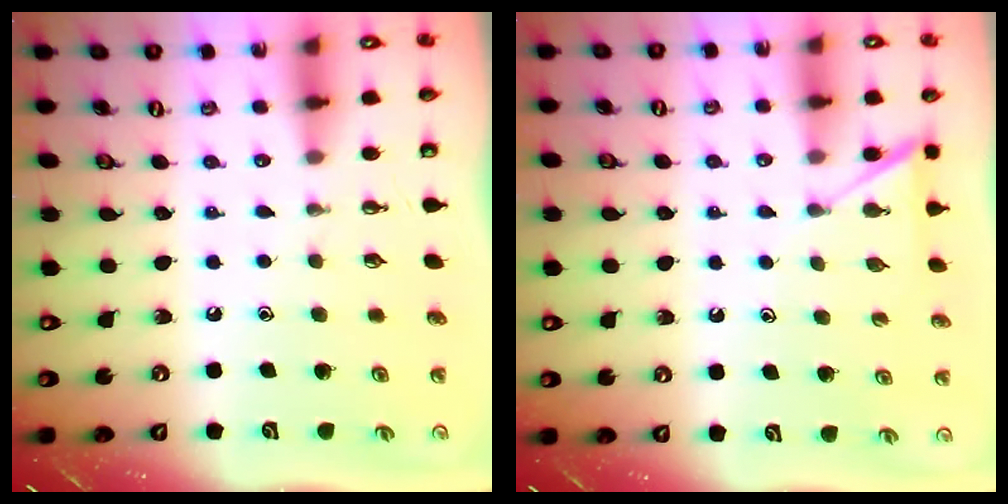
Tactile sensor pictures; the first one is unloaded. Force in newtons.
{"total": 4.9, "press": 4.9, "slide": 0.5}